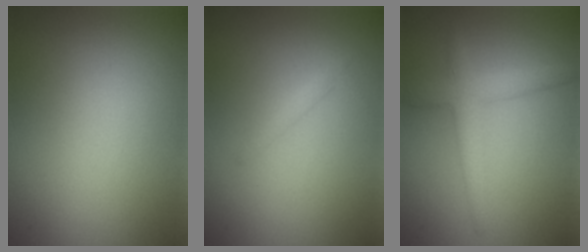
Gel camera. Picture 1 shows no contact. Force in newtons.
{"total": 0.9, "press": 0.9, "slide": 0.0}
{"total": 2.6, "press": 2.6, "slide": 0.2}